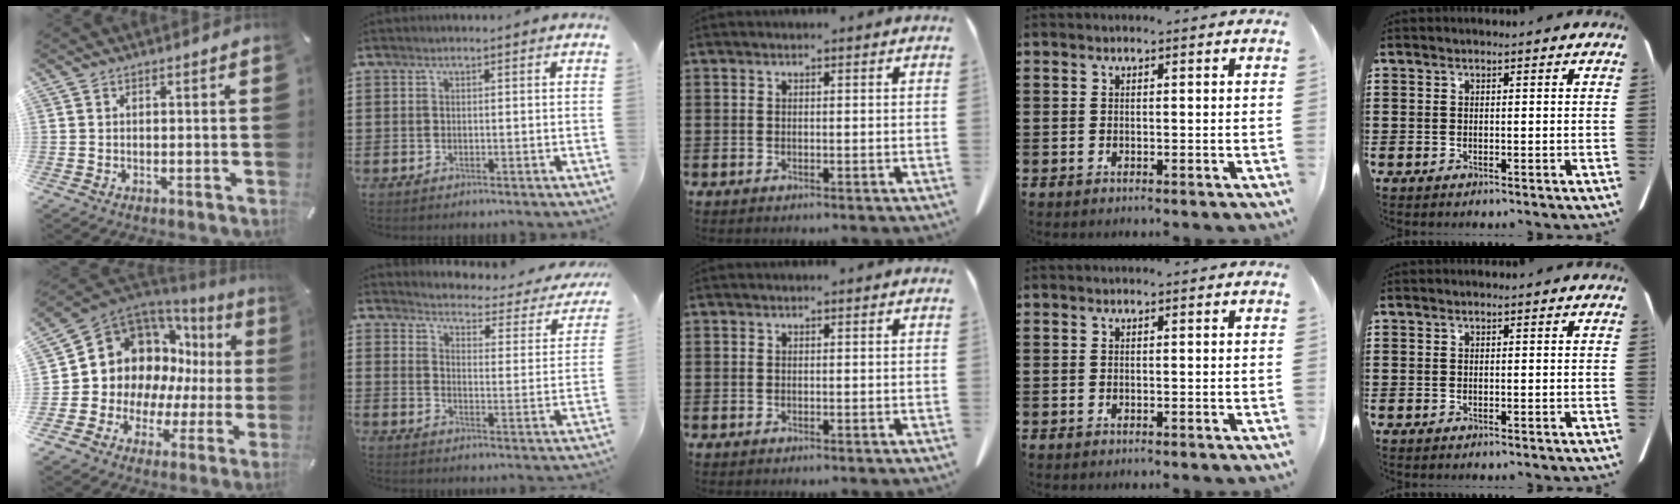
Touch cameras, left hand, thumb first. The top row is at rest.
{"thumb": {"total": 13.7, "force": [4.6, 11.4, 5.9], "torque": [-0.102, -0.060, 0.099]}, "index": {"total": 2.6, "force": [2.6, -0.1, 0.4], "torque": [-0.028, -0.030, 0.034]}}